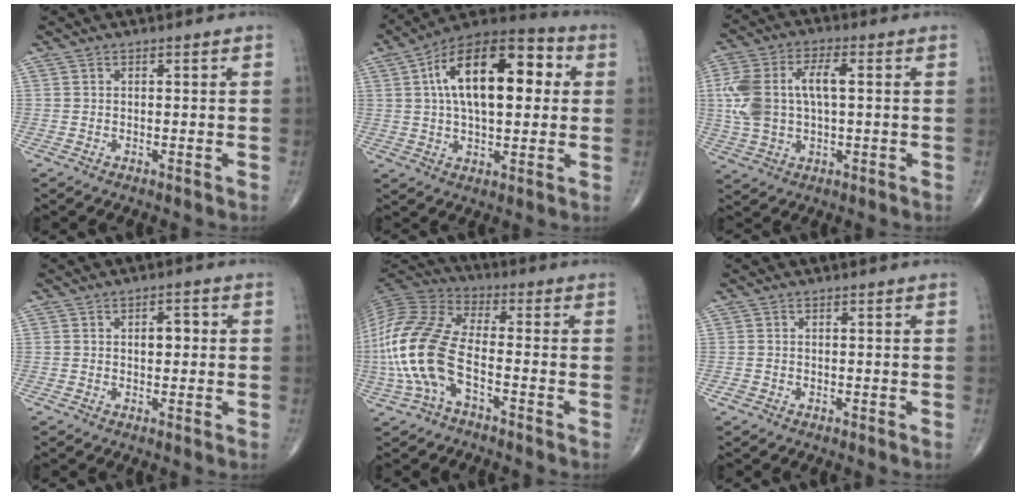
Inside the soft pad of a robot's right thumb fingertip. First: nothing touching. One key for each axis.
{"total": 20.6, "fx": 4.2, "fy": 10.1, "fz": 17.4, "tx": -0.261, "ty": 0.024, "tz": 0.055}
{"total": 13.1, "fx": 1.2, "fy": 7.1, "fz": 11.0, "tx": -0.240, "ty": 0.022, "tz": 0.025}
{"total": 3.1, "fx": 0.3, "fy": 1.8, "fz": 2.5, "tx": -0.028, "ty": 0.008, "tz": 0.002}
{"total": 17.0, "fx": -4.5, "fy": 8.0, "fz": 14.3, "tx": -0.323, "ty": 0.030, "tz": -0.091}
{"total": 0.8, "fx": -0.4, "fy": 0.6, "fz": 0.2, "tx": -0.004, "ty": 0.001, "tz": -0.009}